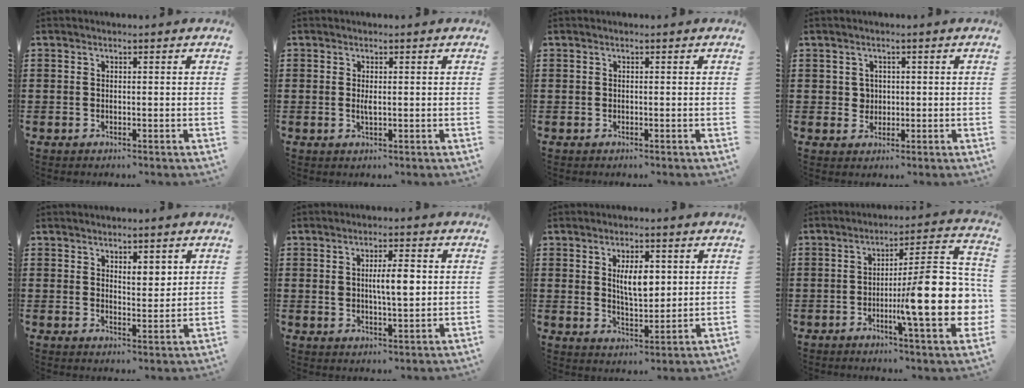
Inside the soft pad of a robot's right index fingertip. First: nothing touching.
{"total": 1.4, "force": [-0.1, 0.2, 1.4], "torque": [-0.027, -0.003, -0.002]}
{"total": 0.0}
{"total": 2.0, "force": [0.4, 1.8, 0.5], "torque": [-0.017, 0.010, 0.007]}
{"total": 2.9, "force": [2.2, 1.5, 1.4], "torque": [-0.024, 0.004, 0.037]}
{"total": 5.3, "force": [0.7, 1.6, 5.0], "torque": [-0.089, 0.002, 0.008]}
{"total": 6.2, "force": [1.6, 2.5, 5.4], "torque": [-0.096, 0.001, 0.022]}
{"total": 16.6, "force": [-2.7, 3.3, 16.0], "torque": [-0.221, -0.017, -0.041]}